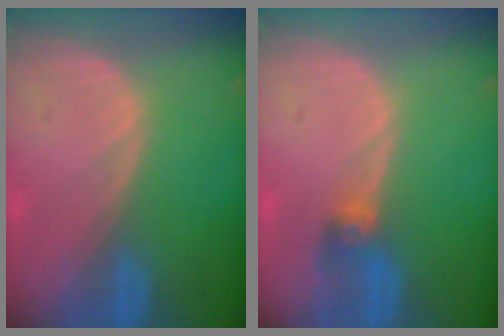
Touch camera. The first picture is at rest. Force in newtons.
{"total": 2.7, "press": 2.7, "slide": 0.3}